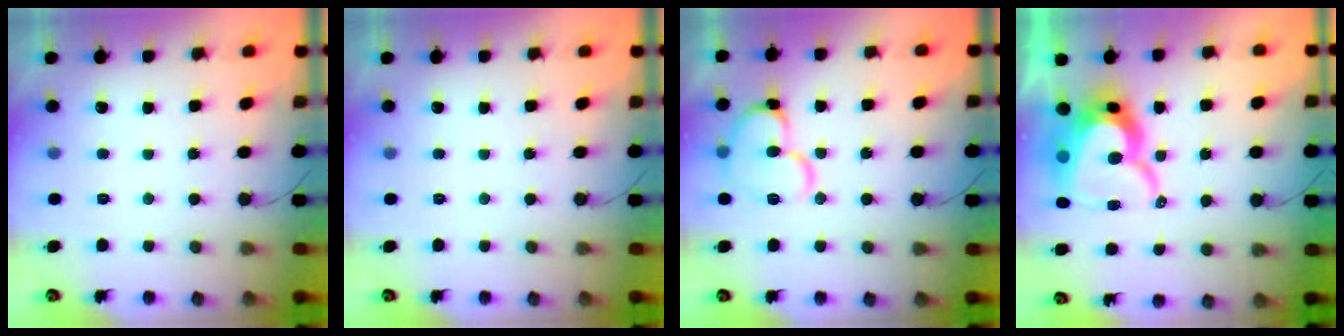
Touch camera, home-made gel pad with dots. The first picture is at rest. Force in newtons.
{"total": 0.0}
{"total": 13.3, "press": 13.1, "slide": 2.1}
{"total": 17.9, "press": 17.8, "slide": 1.5}